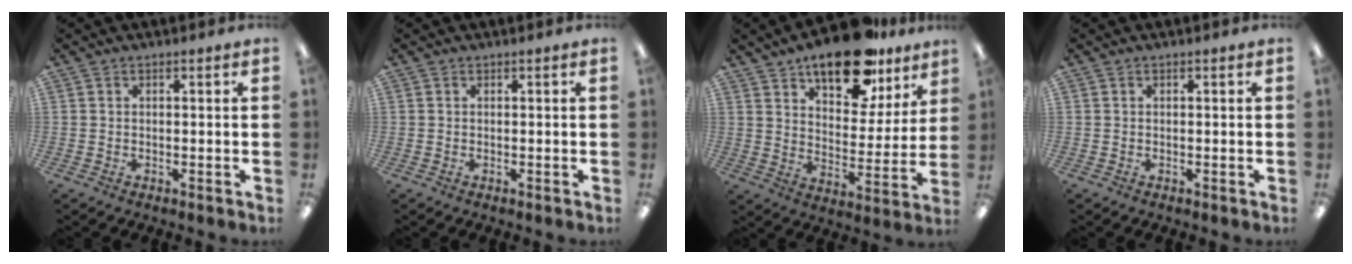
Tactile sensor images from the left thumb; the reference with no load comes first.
{"total": 0.0}
{"total": 19.3, "force": [13.6, 8.4, 10.7], "torque": [-0.151, -0.075, 0.227]}
{"total": 0.0}